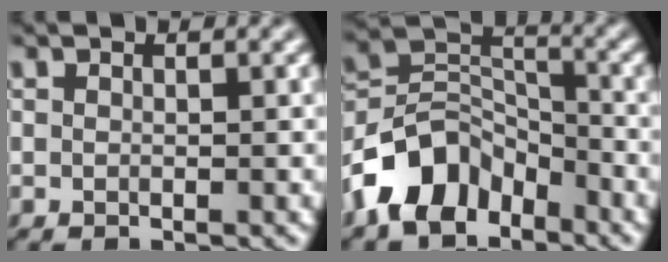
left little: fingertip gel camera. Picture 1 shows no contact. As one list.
[{"total": 7.3, "force": [-4.9, 4.4, 3.1], "torque": [-0.050, 0.005, -0.105]}]